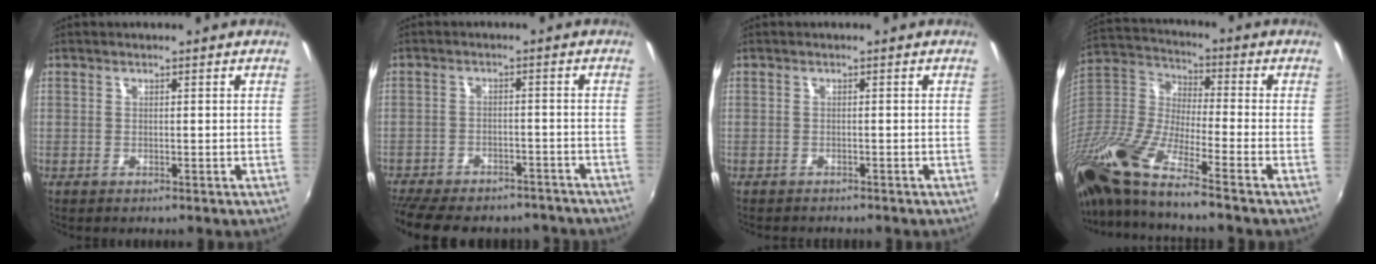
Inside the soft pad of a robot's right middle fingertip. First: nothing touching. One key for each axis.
{"total": 18.2, "fx": -15.3, "fy": 6.8, "fz": 7.2, "tx": -0.168, "ty": -0.009, "tz": -0.209}
{"total": 2.0, "fx": -1.9, "fy": 0.6, "fz": 0.4, "tx": -0.015, "ty": -0.012, "tz": -0.029}
{"total": 20.9, "fx": -15.4, "fy": 2.6, "fz": 13.8, "tx": -0.273, "ty": -0.043, "tz": -0.311}